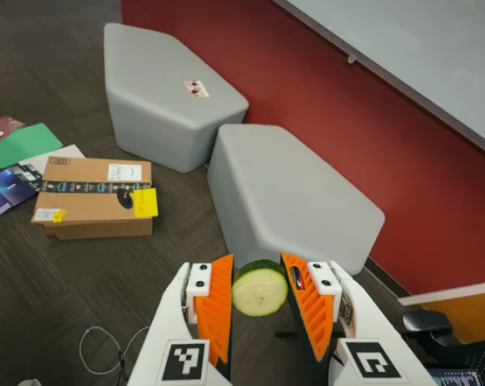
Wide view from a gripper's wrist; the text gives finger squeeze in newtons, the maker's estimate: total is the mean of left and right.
{"total": 9.3, "left": 9.5, "right": 9.1}